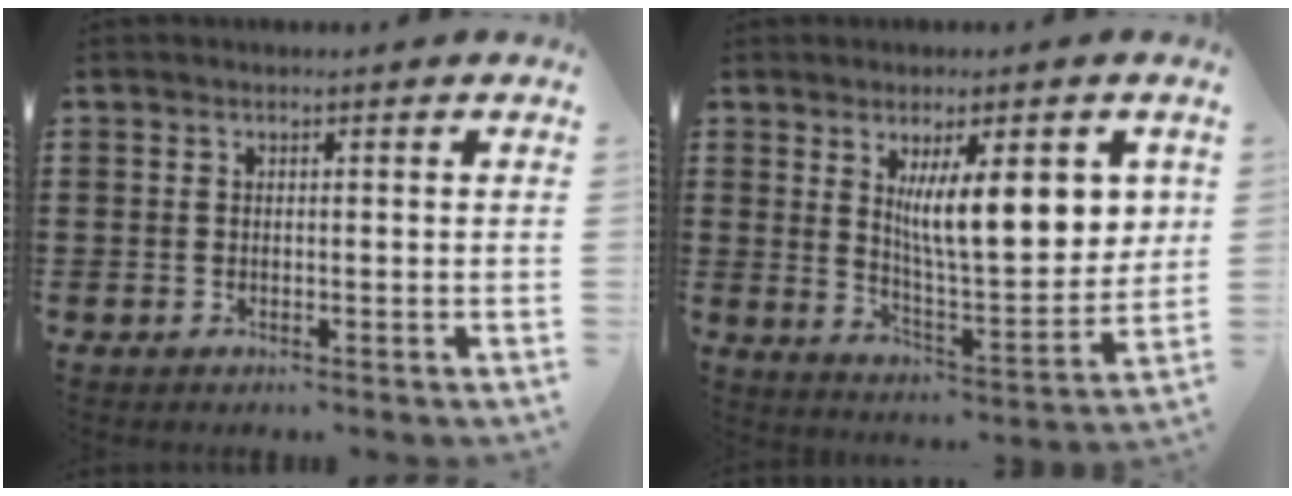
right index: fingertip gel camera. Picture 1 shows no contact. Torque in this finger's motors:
{"motor_torque": [1.40, 0.74, 0.50, 0.21]}